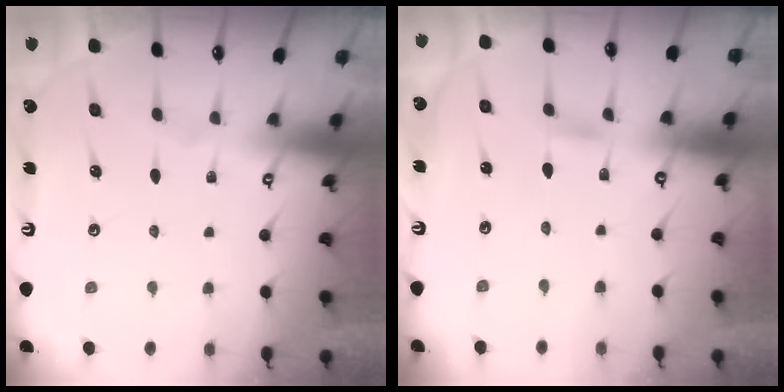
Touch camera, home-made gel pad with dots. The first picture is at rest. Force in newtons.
{"total": 1.8, "press": 1.8, "slide": 0.2}